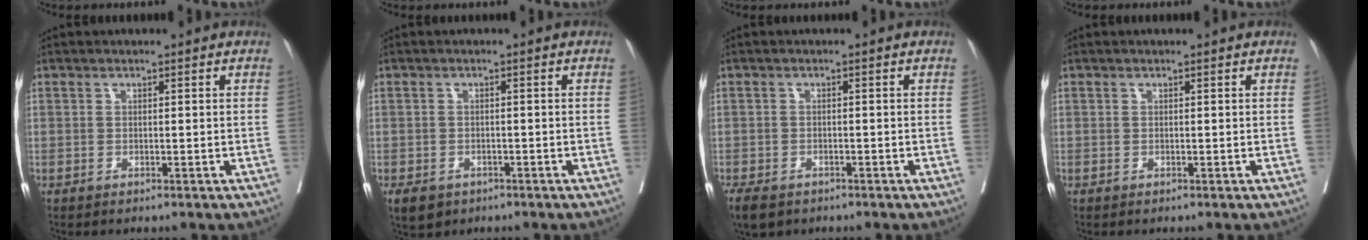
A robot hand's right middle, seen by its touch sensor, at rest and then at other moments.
{"total": 4.4, "force": [-2.8, 3.0, 1.5], "torque": [-0.024, -0.003, -0.040]}
{"total": 5.6, "force": [-4.0, 3.0, 2.5], "torque": [-0.048, -0.009, -0.064]}
{"total": 0.0}